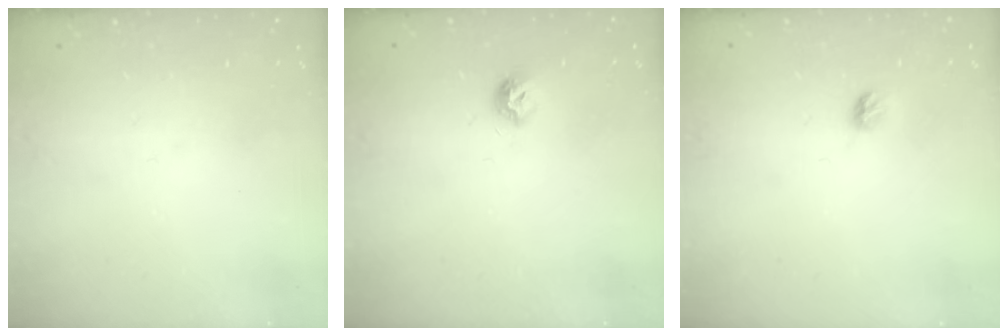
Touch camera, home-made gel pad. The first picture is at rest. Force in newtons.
{"total": 6.3, "press": 6.3, "slide": 0.1}
{"total": 4.4, "press": 4.4, "slide": 0.5}